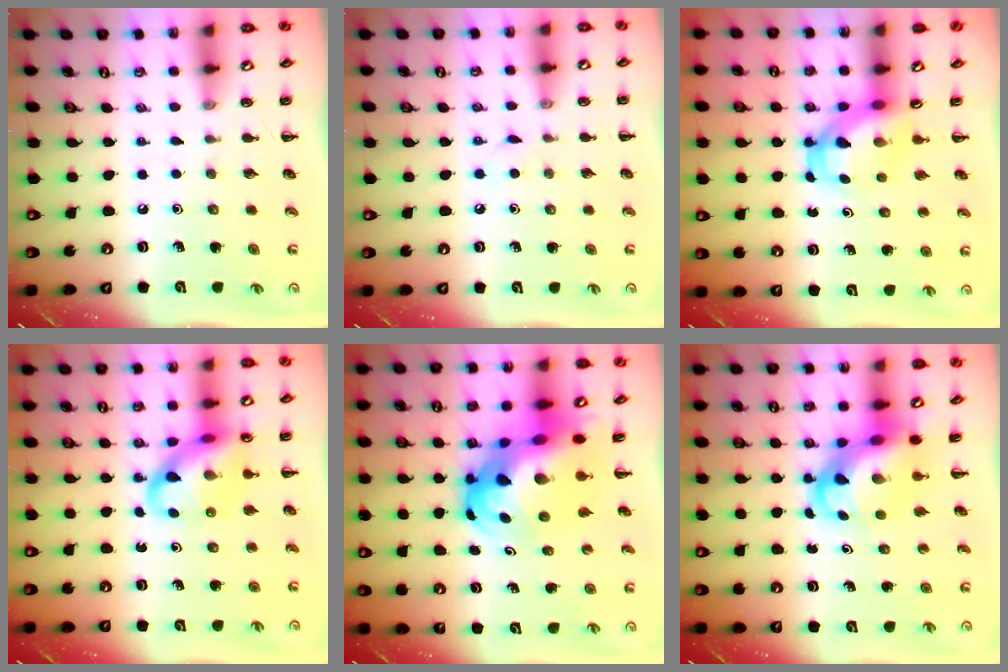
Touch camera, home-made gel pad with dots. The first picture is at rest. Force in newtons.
{"total": 2.9, "press": 2.8, "slide": 0.9}
{"total": 5.6, "press": 5.5, "slide": 1.1}
{"total": 13.2, "press": 12.9, "slide": 2.9}
{"total": 13.4, "press": 12.9, "slide": 3.5}
{"total": 7.5, "press": 7.2, "slide": 2.1}